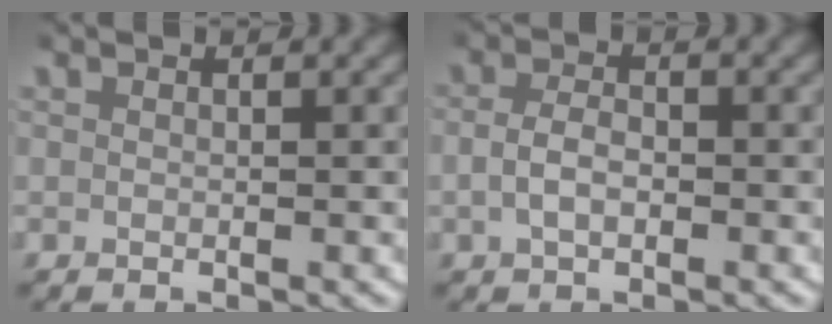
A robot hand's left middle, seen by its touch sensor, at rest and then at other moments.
{"total": 2.5, "force": [-0.6, 1.6, 1.8], "torque": [-0.042, 0.000, -0.009]}